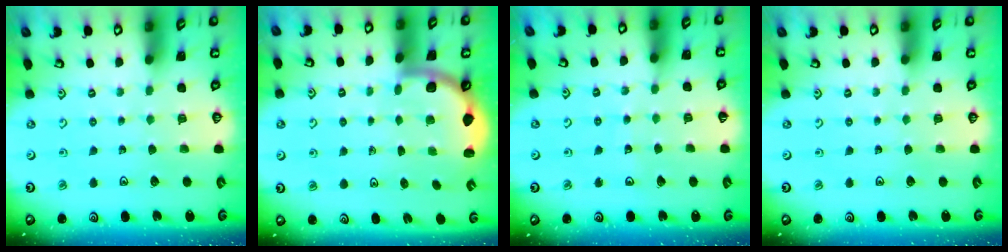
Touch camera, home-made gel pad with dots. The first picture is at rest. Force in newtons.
{"total": 2.6, "press": 2.6, "slide": 0.3}
{"total": 3.9, "press": 3.8, "slide": 0.2}
{"total": 0.0}